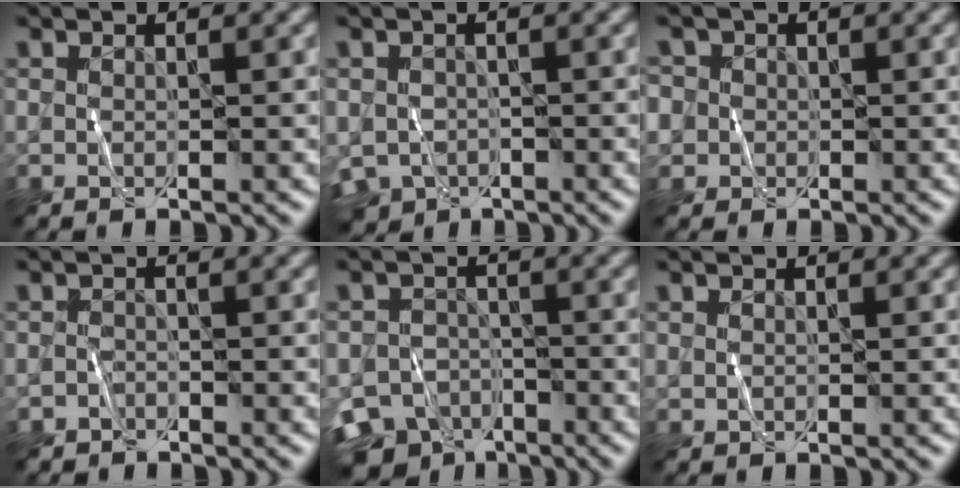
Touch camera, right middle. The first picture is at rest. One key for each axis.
{"total": 3.8, "fx": -2.2, "fy": 2.6, "fz": 1.5, "tx": -0.026, "ty": -0.011, "tz": -0.044}
{"total": 3.7, "fx": 0.6, "fy": 3.5, "fz": 1.0, "tx": -0.013, "ty": 0.027, "tz": -0.011}
{"total": 1.1, "fx": -0.9, "fy": 0.6, "fz": -0.1, "tx": 0.004, "ty": 0.006, "tz": -0.017}
{"total": 8.6, "fx": -6.3, "fy": 5.2, "fz": 2.6, "tx": -0.035, "ty": -0.017, "tz": -0.107}
{"total": 0.0}